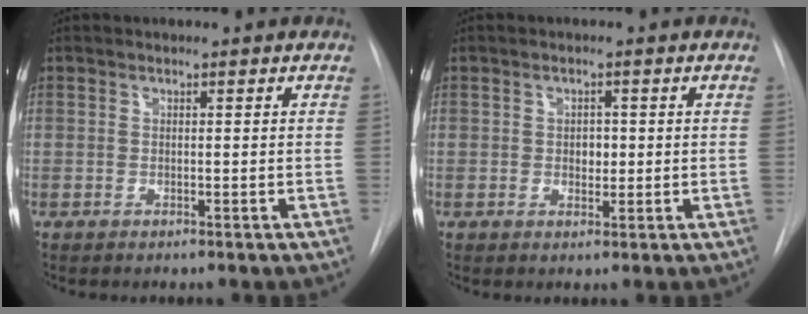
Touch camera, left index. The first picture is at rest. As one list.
[{"total": 2.0, "force": [0.1, 1.5, 1.4], "torque": [-0.019, 0.000, 0.003]}]